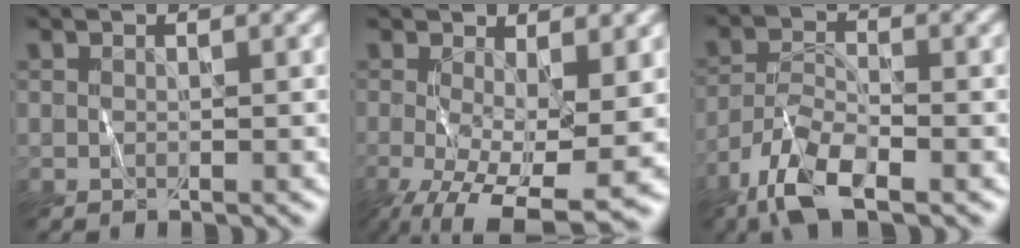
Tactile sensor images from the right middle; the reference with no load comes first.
{"total": 9.4, "force": [-2.9, 3.6, 8.2], "torque": [-0.151, -0.028, -0.038]}
{"total": 5.9, "force": [-4.2, 1.9, 3.8], "torque": [-0.078, -0.002, -0.085]}